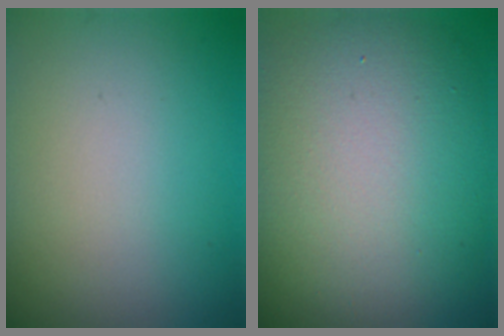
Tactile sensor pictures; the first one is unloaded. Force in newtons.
{"total": 12.9, "press": 12.8, "slide": 1.2}